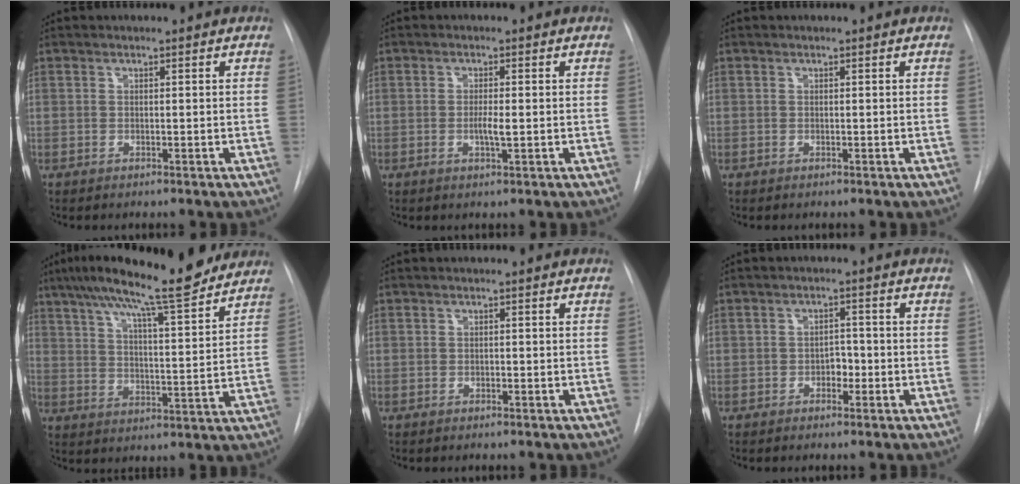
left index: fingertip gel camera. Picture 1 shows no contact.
{"total": 2.5, "force": [-1.4, 0.1, 2.1], "torque": [-0.042, -0.009, -0.021]}
{"total": 0.0}
{"total": 16.9, "force": [13.6, 1.4, 9.8], "torque": [-0.161, 0.009, 0.202]}
{"total": 1.1, "force": [-1.1, 0.0, -0.1], "torque": [0.003, -0.004, -0.015]}
{"total": 2.7, "force": [-1.9, 1.3, 1.3], "torque": [-0.012, 0.002, -0.029]}